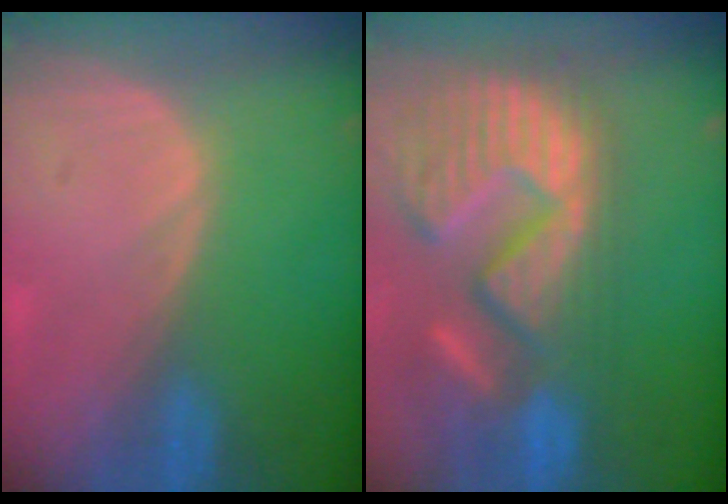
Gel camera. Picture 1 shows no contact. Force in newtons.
{"total": 15.4, "press": 12.7, "slide": 8.7}